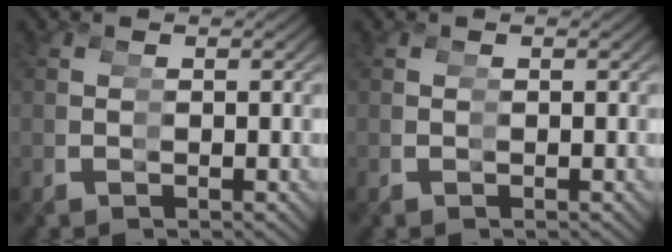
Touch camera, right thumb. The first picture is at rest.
{"total": 0.0}